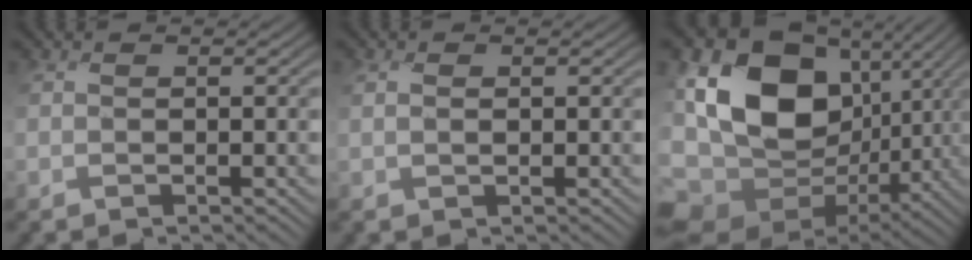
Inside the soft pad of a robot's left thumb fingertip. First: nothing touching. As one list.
[{"total": 1.4, "force": [0.2, 0.8, 1.2], "torque": [-0.027, 0.002, 0.003]}, {"total": 15.8, "force": [-0.2, 11.8, 10.5], "torque": [-0.223, -0.004, -0.002]}]